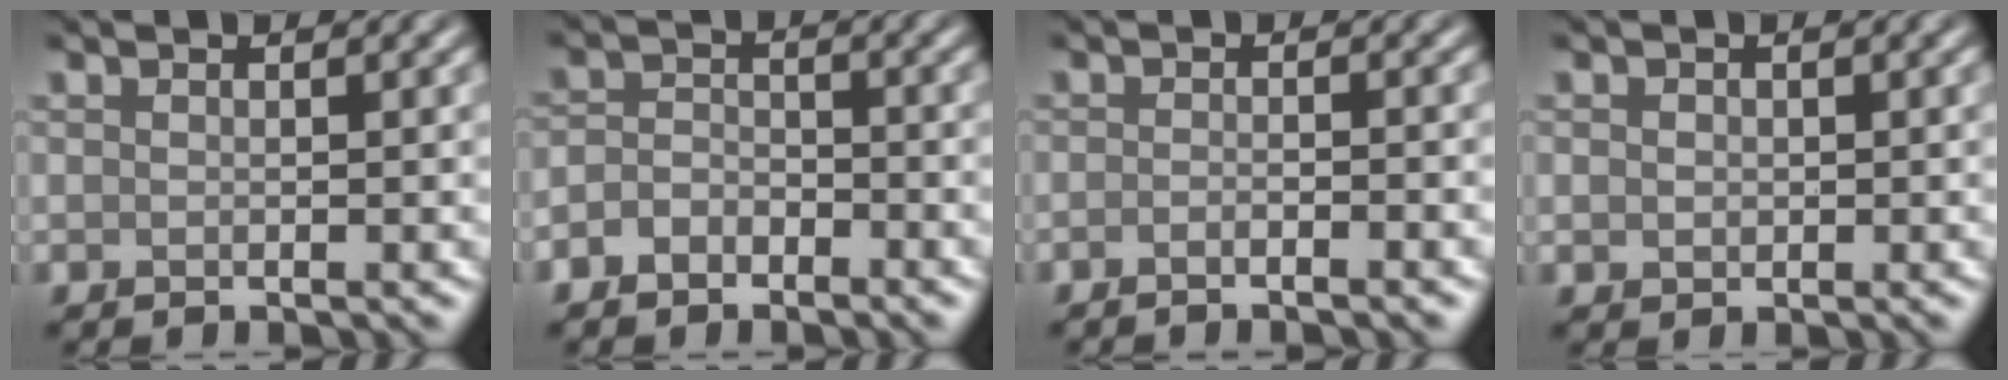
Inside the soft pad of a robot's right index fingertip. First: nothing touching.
{"total": 2.5, "force": [-1.6, 1.5, 1.1], "torque": [-0.022, 0.004, -0.037]}
{"total": 2.1, "force": [-1.4, 0.4, 1.6], "torque": [-0.020, 0.004, -0.027]}
{"total": 0.9, "force": [0.1, 0.9, 0.4], "torque": [-0.006, 0.000, 0.002]}